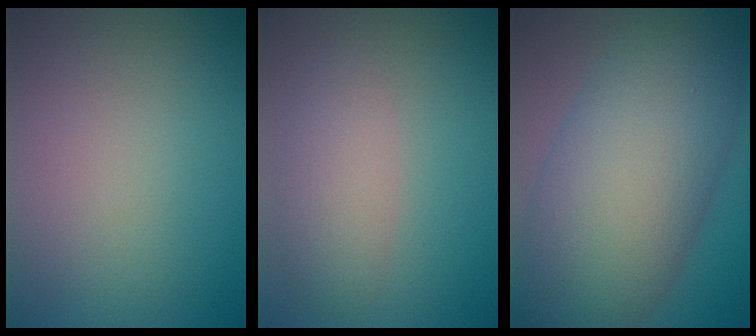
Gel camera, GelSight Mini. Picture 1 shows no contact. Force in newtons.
{"total": 3.0, "press": 3.0, "slide": 0.2}
{"total": 11.6, "press": 11.6, "slide": 0.4}